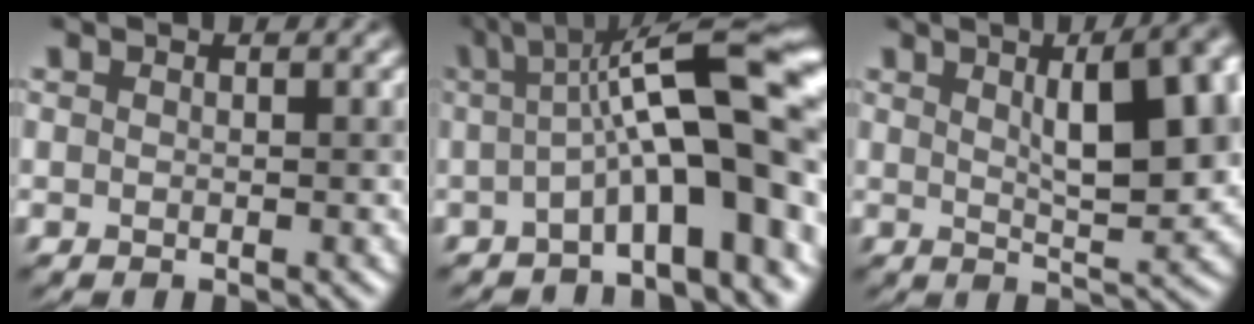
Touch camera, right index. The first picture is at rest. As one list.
[{"total": 12.2, "force": [-0.2, 2.9, 11.8], "torque": [-0.153, 0.029, -0.008]}, {"total": 10.8, "force": [3.1, 3.6, 9.6], "torque": [-0.077, 0.030, 0.037]}]